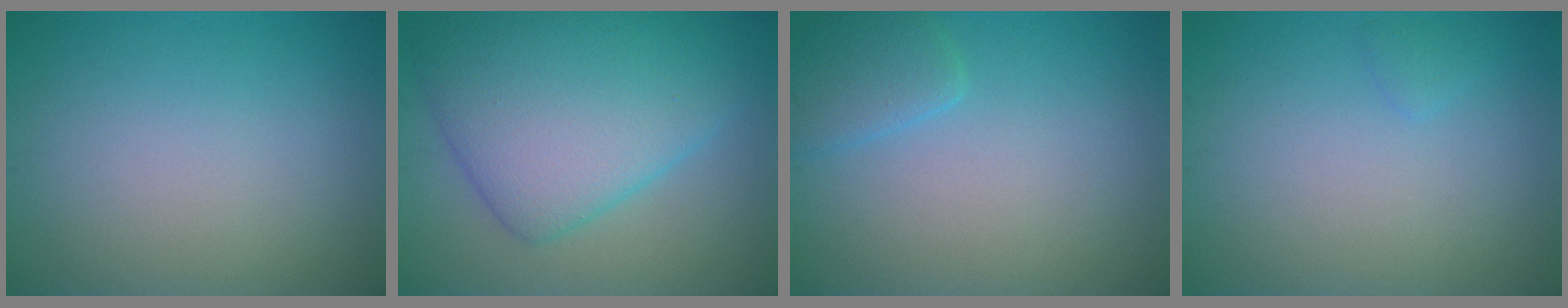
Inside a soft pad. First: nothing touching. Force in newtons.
{"total": 9.7, "press": 9.7, "slide": 0.2}
{"total": 2.3, "press": 2.3, "slide": 0.1}
{"total": 0.7, "press": 0.7, "slide": 0.0}